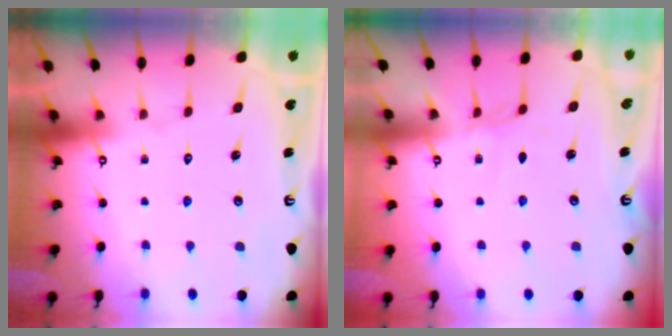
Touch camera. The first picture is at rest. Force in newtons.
{"total": 1.5, "press": 1.5, "slide": 0.4}